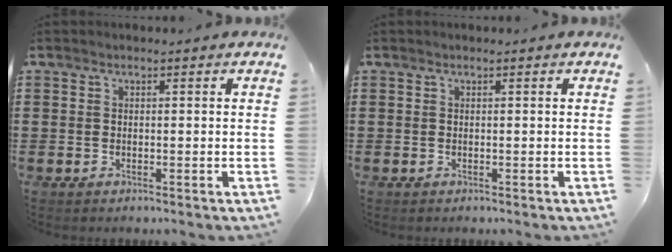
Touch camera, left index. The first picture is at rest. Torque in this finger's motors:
{"motor_torque": [0.00, 0.00, 0.00, -0.01]}